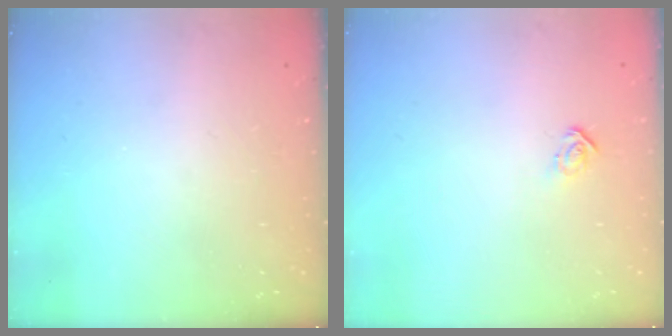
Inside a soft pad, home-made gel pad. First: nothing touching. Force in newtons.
{"total": 3.9, "press": 3.9, "slide": 0.2}